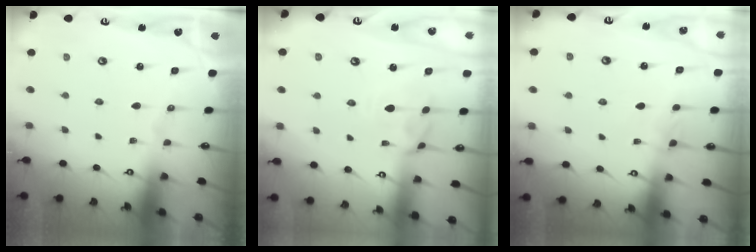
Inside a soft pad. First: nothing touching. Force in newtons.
{"total": 1.7, "press": 1.4, "slide": 0.9}
{"total": 1.8, "press": 1.8, "slide": 0.3}